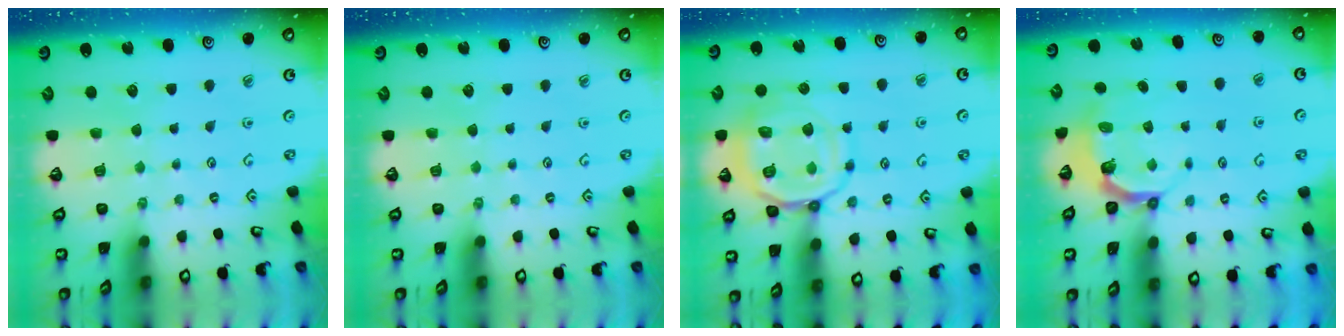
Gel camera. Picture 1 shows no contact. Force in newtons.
{"total": 0.0}
{"total": 15.7, "press": 15.7, "slide": 1.5}
{"total": 4.6, "press": 3.5, "slide": 3.0}